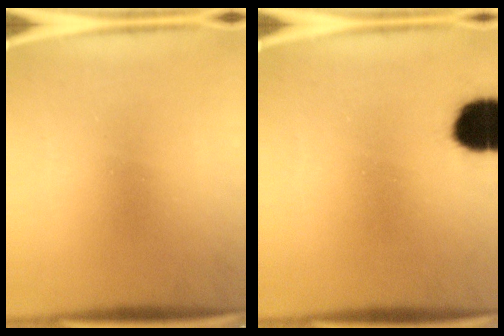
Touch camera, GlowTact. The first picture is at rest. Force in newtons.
{"total": 11.1}